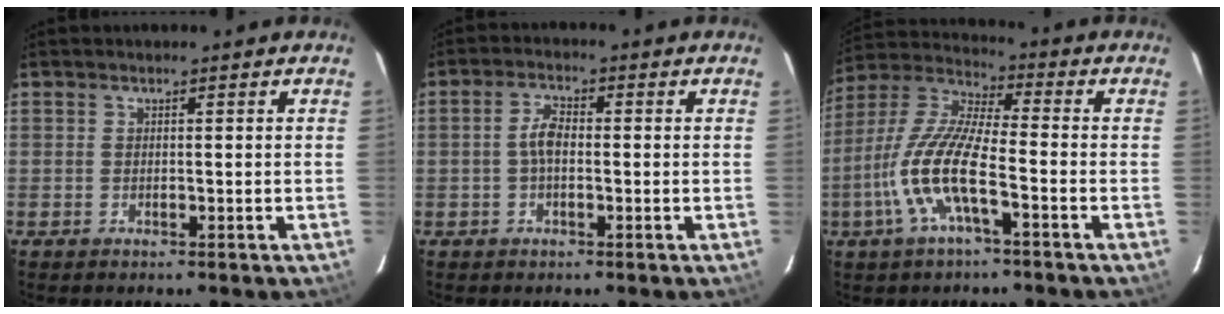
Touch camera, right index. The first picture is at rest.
{"total": 3.6, "force": [-0.4, 1.9, 3.1], "torque": [-0.065, 0.010, -0.006]}
{"total": 13.0, "force": [-4.9, 2.8, 11.7], "torque": [-0.250, -0.003, -0.100]}